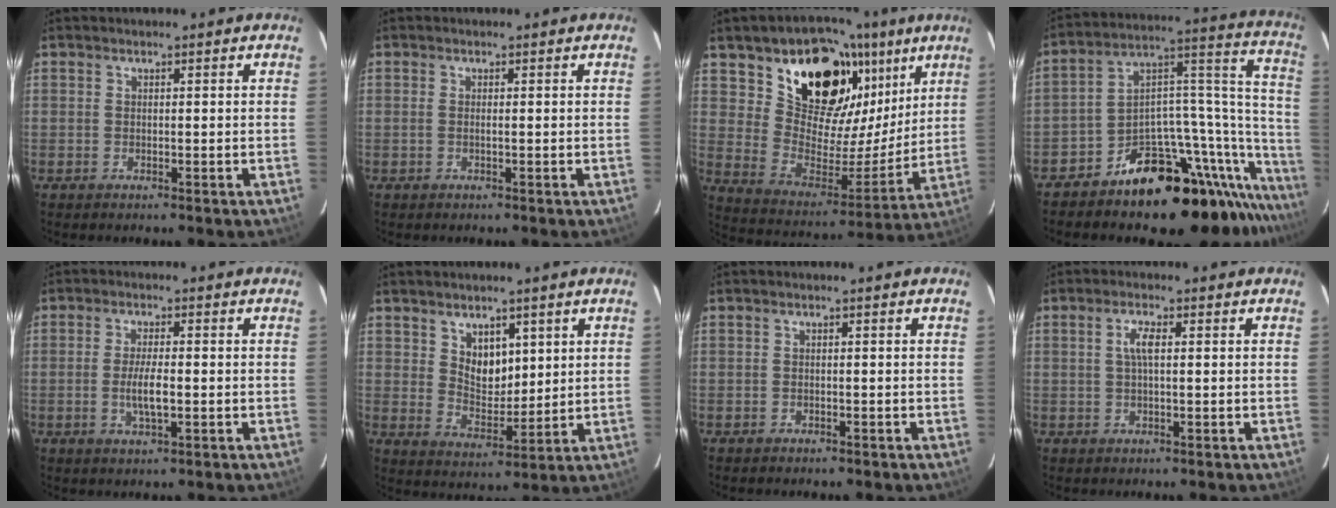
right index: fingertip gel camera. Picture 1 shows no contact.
{"total": 0.8, "force": [-0.1, 0.0, 0.8], "torque": [-0.016, 0.001, -0.005]}
{"total": 22.4, "force": [12.7, 14.7, 11.1], "torque": [-0.208, 0.015, 0.235]}
{"total": 25.2, "force": [-20.6, 9.3, 11.0], "torque": [-0.076, 0.070, -0.319]}
{"total": 4.6, "force": [-1.0, 1.1, 4.4], "torque": [-0.084, -0.006, -0.016]}
{"total": 7.1, "force": [3.5, 4.5, 4.1], "torque": [-0.060, -0.001, 0.069]}
{"total": 1.2, "force": [-1.0, 0.7, 0.2], "torque": [-0.009, 0.001, -0.013]}
{"total": 2.8, "force": [0.4, 0.7, 2.7], "torque": [-0.055, 0.005, 0.007]}